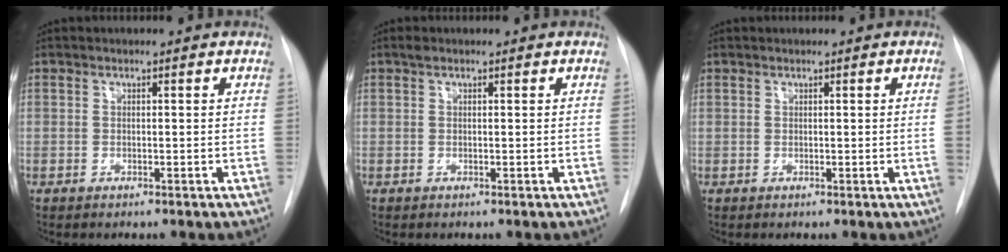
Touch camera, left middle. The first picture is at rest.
{"total": 0.6, "force": [0.5, 0.2, 0.3], "torque": [-0.010, 0.014, 0.008]}
{"total": 1.0, "force": [0.1, -0.5, 0.9], "torque": [-0.011, -0.003, 0.001]}